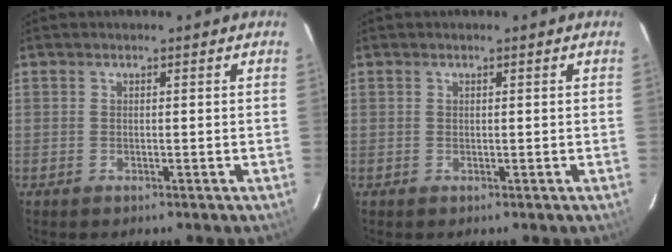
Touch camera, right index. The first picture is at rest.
{"total": 0.0}